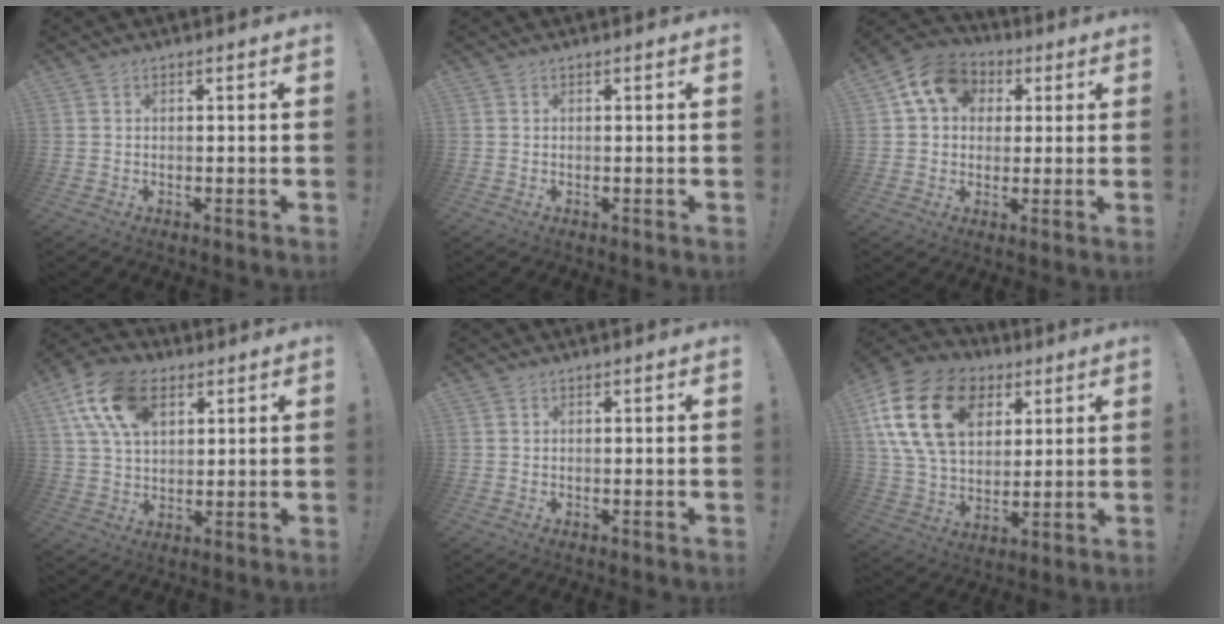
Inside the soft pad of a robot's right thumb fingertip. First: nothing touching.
{"total": 0.0}
{"total": 11.8, "force": [4.1, 9.4, 6.0], "torque": [-0.091, -0.005, 0.081]}
{"total": 15.9, "force": [6.7, 9.9, 10.5], "torque": [-0.190, -0.011, 0.126]}
{"total": 0.0}
{"total": 22.5, "force": [7.9, 15.6, 14.1], "torque": [-0.247, -0.025, 0.151]}